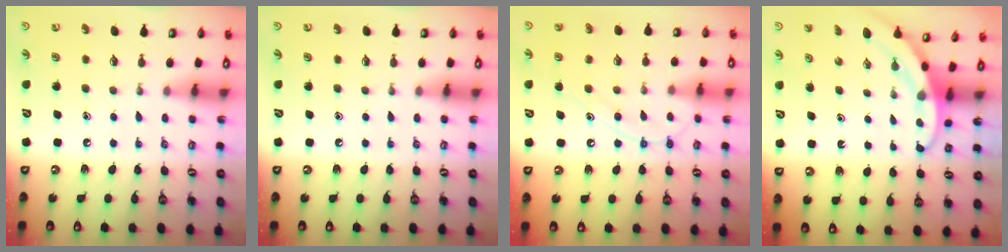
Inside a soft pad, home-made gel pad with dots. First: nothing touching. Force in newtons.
{"total": 0.0}
{"total": 10.7, "press": 10.7, "slide": 0.9}
{"total": 3.1, "press": 3.1, "slide": 0.1}